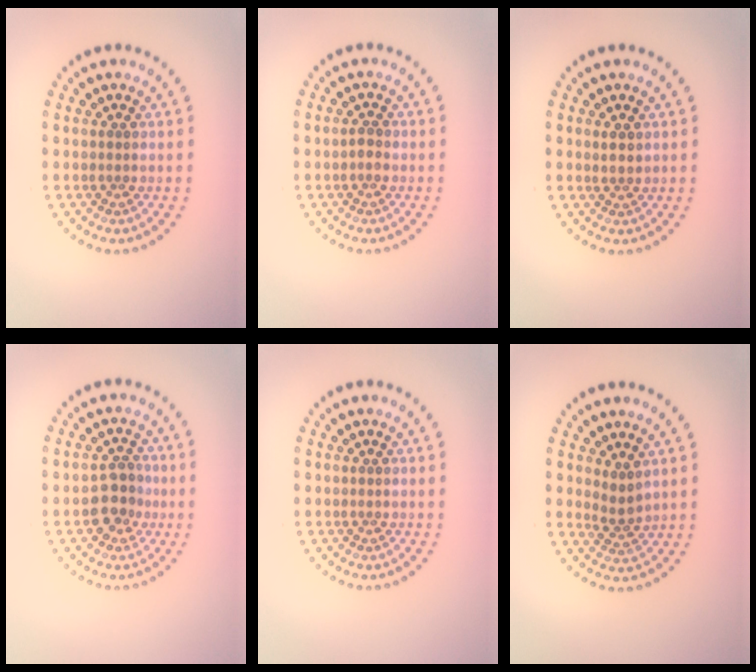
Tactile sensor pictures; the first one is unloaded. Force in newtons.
{"total": 1.0, "press": 1.0, "slide": 0.2}
{"total": 1.2, "press": 1.0, "slide": 0.5}
{"total": 3.4, "press": 3.2, "slide": 1.2}
{"total": 0.0}
{"total": 2.0, "press": 1.3, "slide": 1.5}